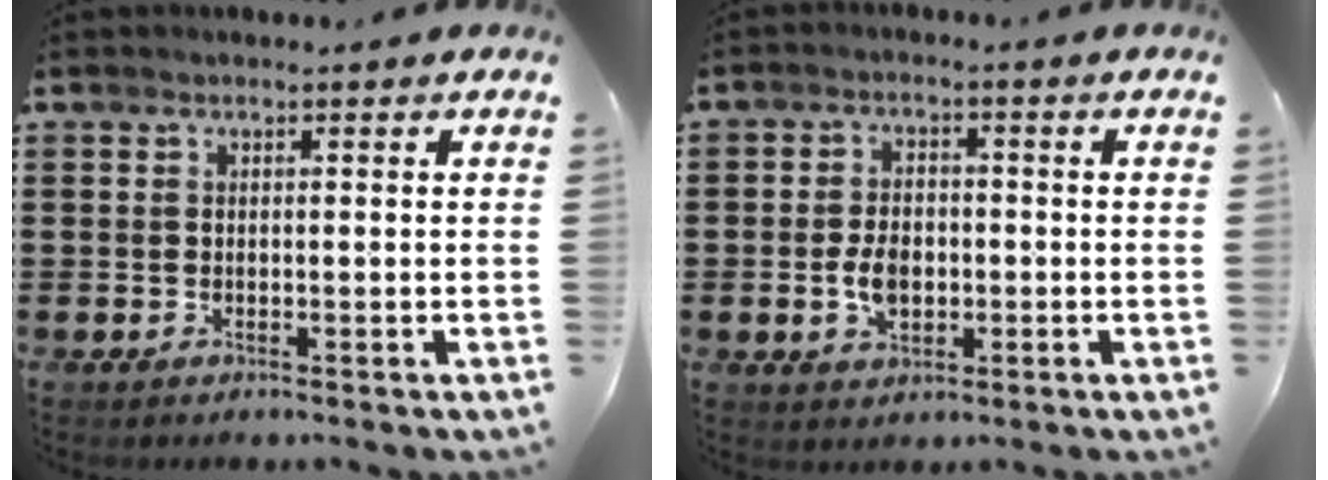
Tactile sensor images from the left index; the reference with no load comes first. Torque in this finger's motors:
{"motor_torque": [0.71, 0.71, 0.33, 0.11]}